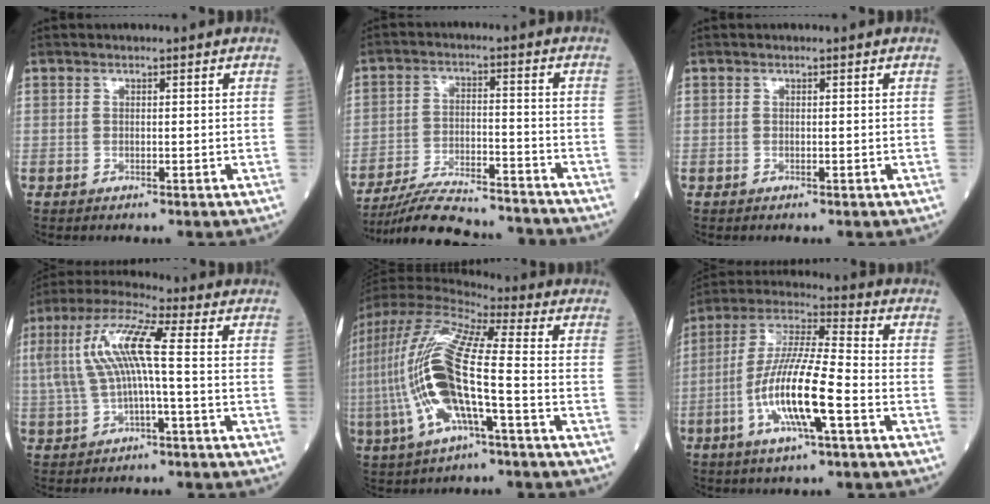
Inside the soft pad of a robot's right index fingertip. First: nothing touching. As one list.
[{"total": 16.3, "force": [-15.5, 1.6, 4.9], "torque": [-0.099, -0.004, -0.238]}, {"total": 0.0}, {"total": 10.2, "force": [0.5, 1.5, 10.1], "torque": [-0.219, 0.034, 0.007]}, {"total": 21.1, "force": [-3.3, 4.1, 20.5], "torque": [-0.477, -0.015, -0.069]}, {"total": 13.8, "force": [-4.3, 1.4, 13.0], "torque": [-0.262, -0.005, -0.083]}]